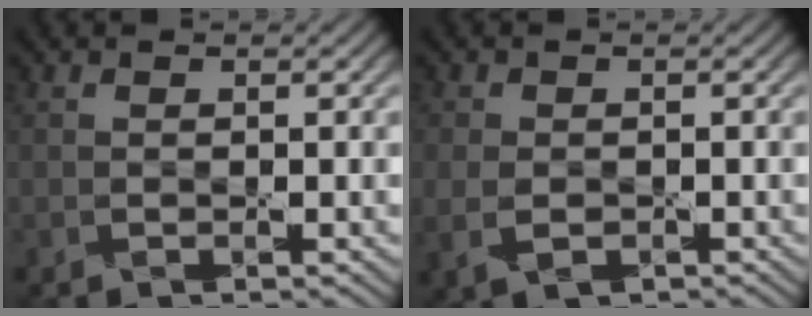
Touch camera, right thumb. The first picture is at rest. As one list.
[{"total": 3.4, "force": [-1.1, 2.4, 2.1], "torque": [-0.060, -0.011, -0.020]}]